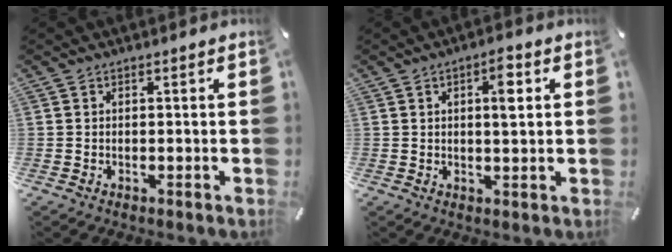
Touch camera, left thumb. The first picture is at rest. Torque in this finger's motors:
{"motor_torque": [0.10, -0.30, 0.16, 0.03, 0.03]}